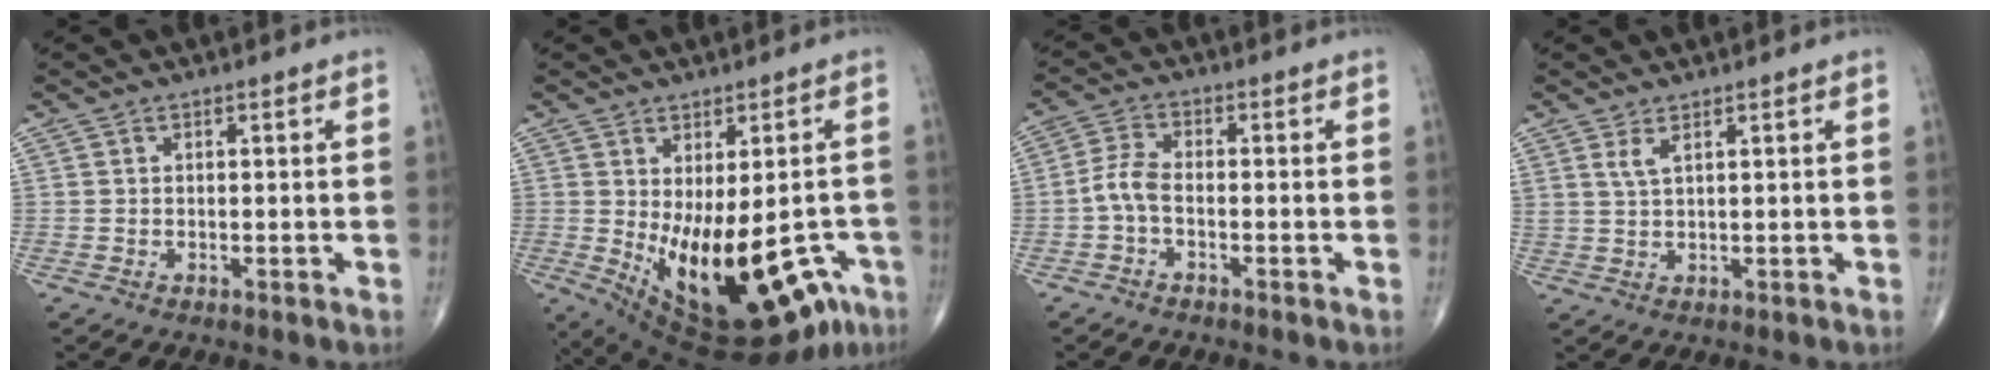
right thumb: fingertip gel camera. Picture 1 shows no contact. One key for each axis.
{"total": 21.7, "fx": -7.3, "fy": 10.0, "fz": 17.8, "tx": -0.230, "ty": -0.009, "tz": -0.079}
{"total": 4.1, "fx": -1.4, "fy": 1.9, "fz": 3.3, "tx": -0.075, "ty": 0.017, "tz": -0.036}
{"total": 2.3, "fx": 1.4, "fy": 0.5, "fz": 1.8, "tx": -0.042, "ty": -0.005, "tz": 0.033}